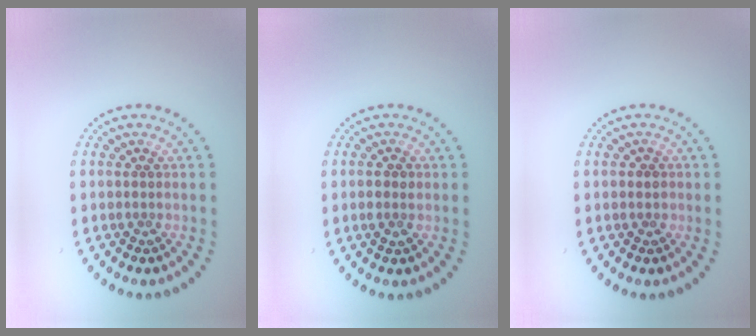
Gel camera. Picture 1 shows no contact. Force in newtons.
{"total": 1.5, "press": 1.4, "slide": 0.4}
{"total": 0.6, "press": 0.5, "slide": 0.2}